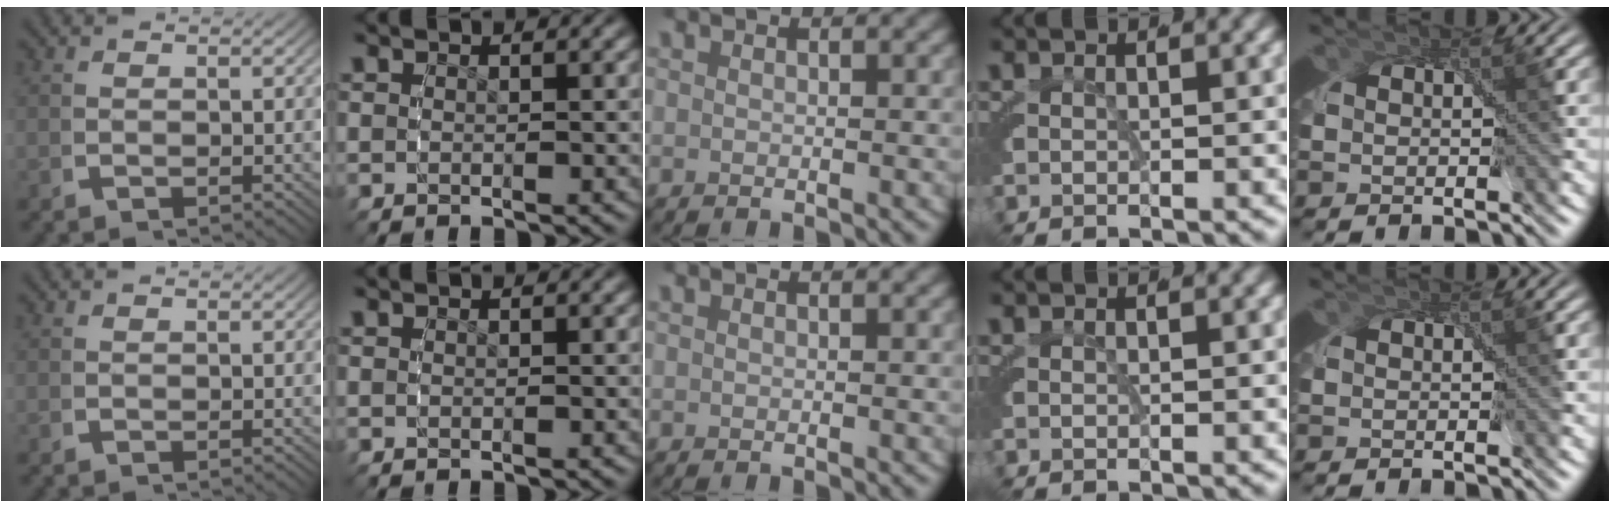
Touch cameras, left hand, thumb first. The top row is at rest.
{}